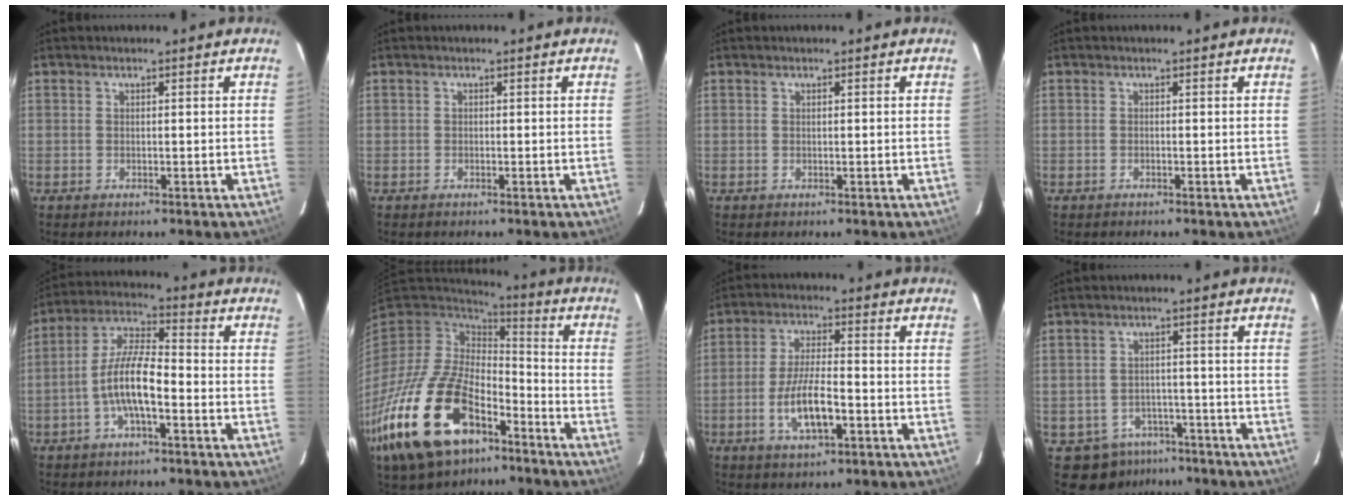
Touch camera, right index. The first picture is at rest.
{"total": 0.6, "force": [-0.4, 0.4, 0.0], "torque": [-0.001, 0.001, -0.008]}
{"total": 0.0}
{"total": 0.0}
{"total": 9.5, "force": [-3.4, 2.8, 8.5], "torque": [-0.180, 0.012, -0.065]}
{"total": 26.5, "force": [-14.5, 14.1, 17.1], "torque": [-0.374, -0.035, -0.246]}
{"total": 9.0, "force": [-3.2, 2.7, 7.9], "torque": [-0.159, -0.003, -0.057]}
{"total": 7.5, "force": [-4.8, 5.6, 1.5], "torque": [-0.041, 0.022, -0.049]}